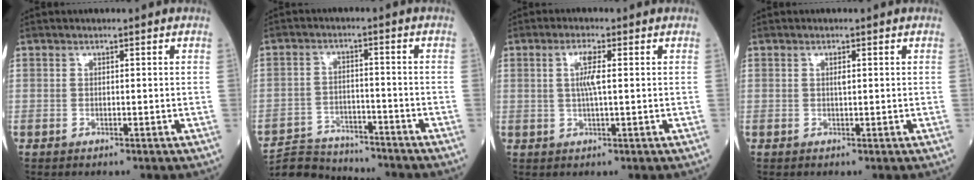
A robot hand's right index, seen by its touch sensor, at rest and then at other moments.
{"total": 9.6, "force": [-9.3, 2.0, 1.1], "torque": [-0.021, 0.018, -0.153]}
{"total": 3.6, "force": [0.7, 0.3, 3.5], "torque": [-0.071, 0.003, 0.012]}
{"total": 0.9, "force": [0.2, 0.2, 0.8], "torque": [-0.015, 0.000, 0.003]}